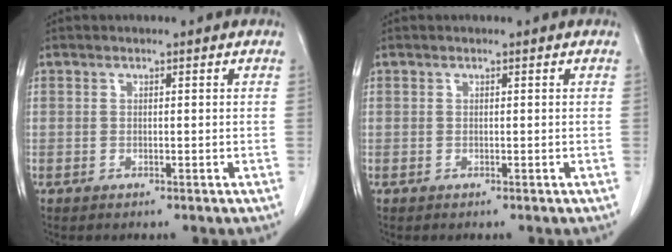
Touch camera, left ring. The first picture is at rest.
{"total": 0.0}